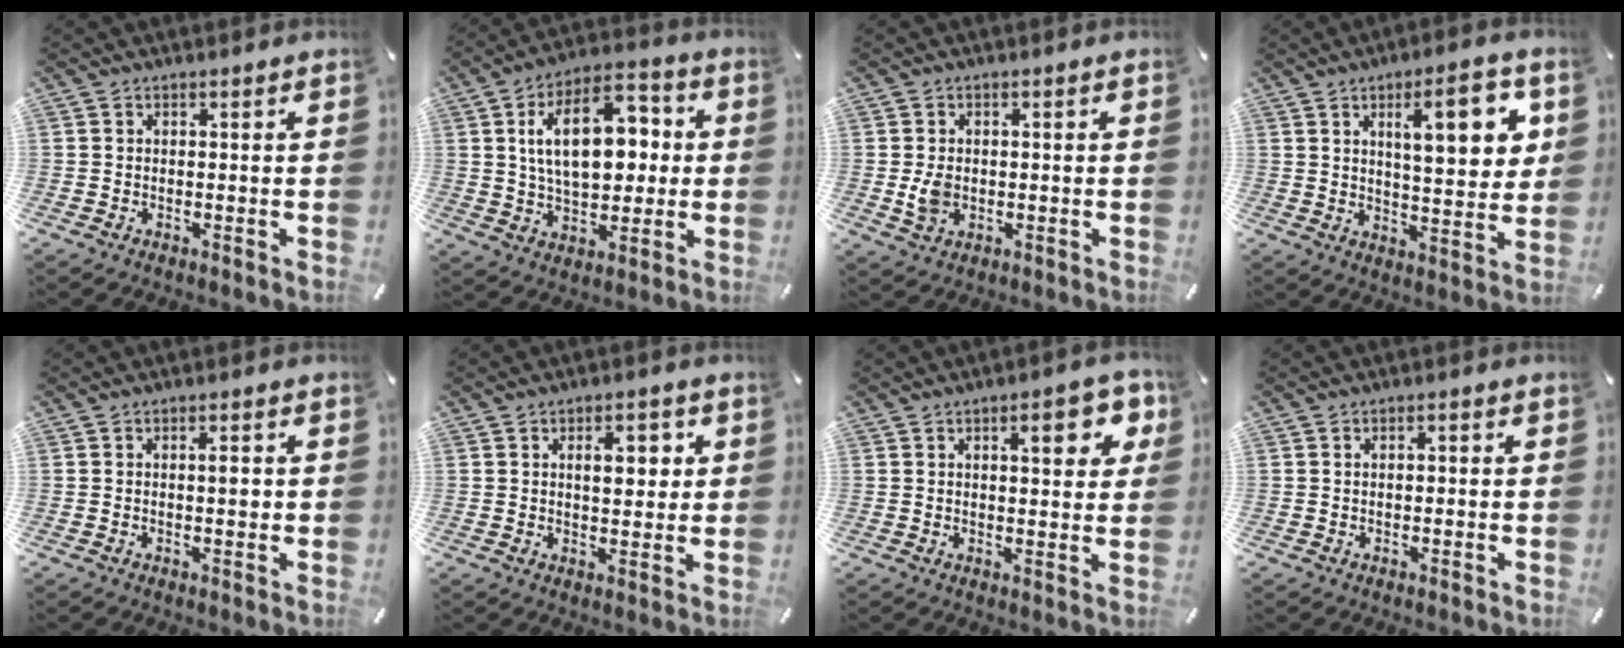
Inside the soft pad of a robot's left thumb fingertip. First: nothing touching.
{"total": 17.6, "force": [3.1, 10.6, 13.8], "torque": [-0.228, 0.008, 0.049]}
{"total": 4.5, "force": [-0.4, 3.5, 2.8], "torque": [-0.057, -0.002, -0.009]}
{"total": 14.6, "force": [5.8, 5.1, 12.4], "torque": [-0.169, -0.016, 0.084]}
{"total": 2.8, "force": [0.4, 1.0, 2.6], "torque": [-0.043, 0.000, 0.002]}
{"total": 6.6, "force": [1.8, 3.7, 5.2], "torque": [-0.063, -0.008, 0.018]}
{"total": 9.2, "force": [3.8, 3.4, 7.6], "torque": [-0.094, -0.010, 0.055]}
{"total": 1.4, "force": [0.0, 0.8, 1.1], "torque": [-0.023, 0.004, -0.003]}